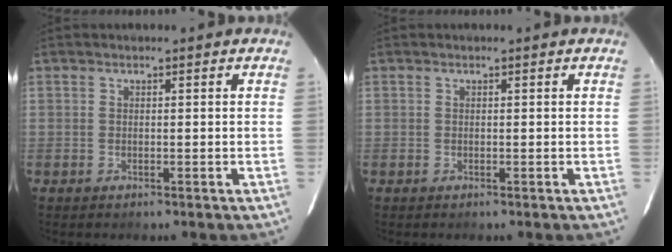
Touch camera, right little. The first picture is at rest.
{"total": 0.0}